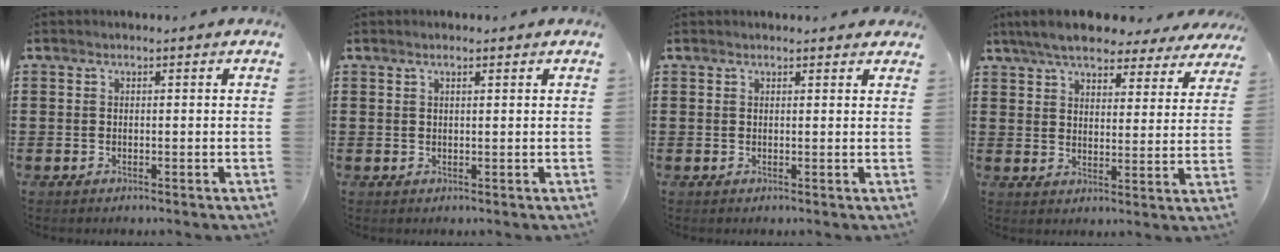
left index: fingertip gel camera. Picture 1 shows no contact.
{"total": 0.9, "force": [0.7, 0.2, 0.6], "torque": [-0.012, 0.002, 0.011]}
{"total": 0.9, "force": [0.8, 0.2, 0.1], "torque": [-0.004, 0.002, 0.015]}
{"total": 7.0, "force": [6.4, 1.2, 2.5], "torque": [-0.076, -0.021, 0.115]}